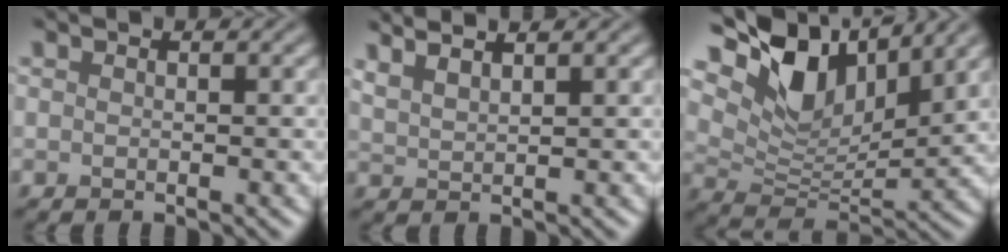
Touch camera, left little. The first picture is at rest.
{"total": 3.8, "force": [3.0, 1.2, 2.1], "torque": [-0.014, 0.024, 0.025]}
{"total": 10.5, "force": [6.1, 5.4, 6.6], "torque": [-0.136, 0.005, 0.108]}